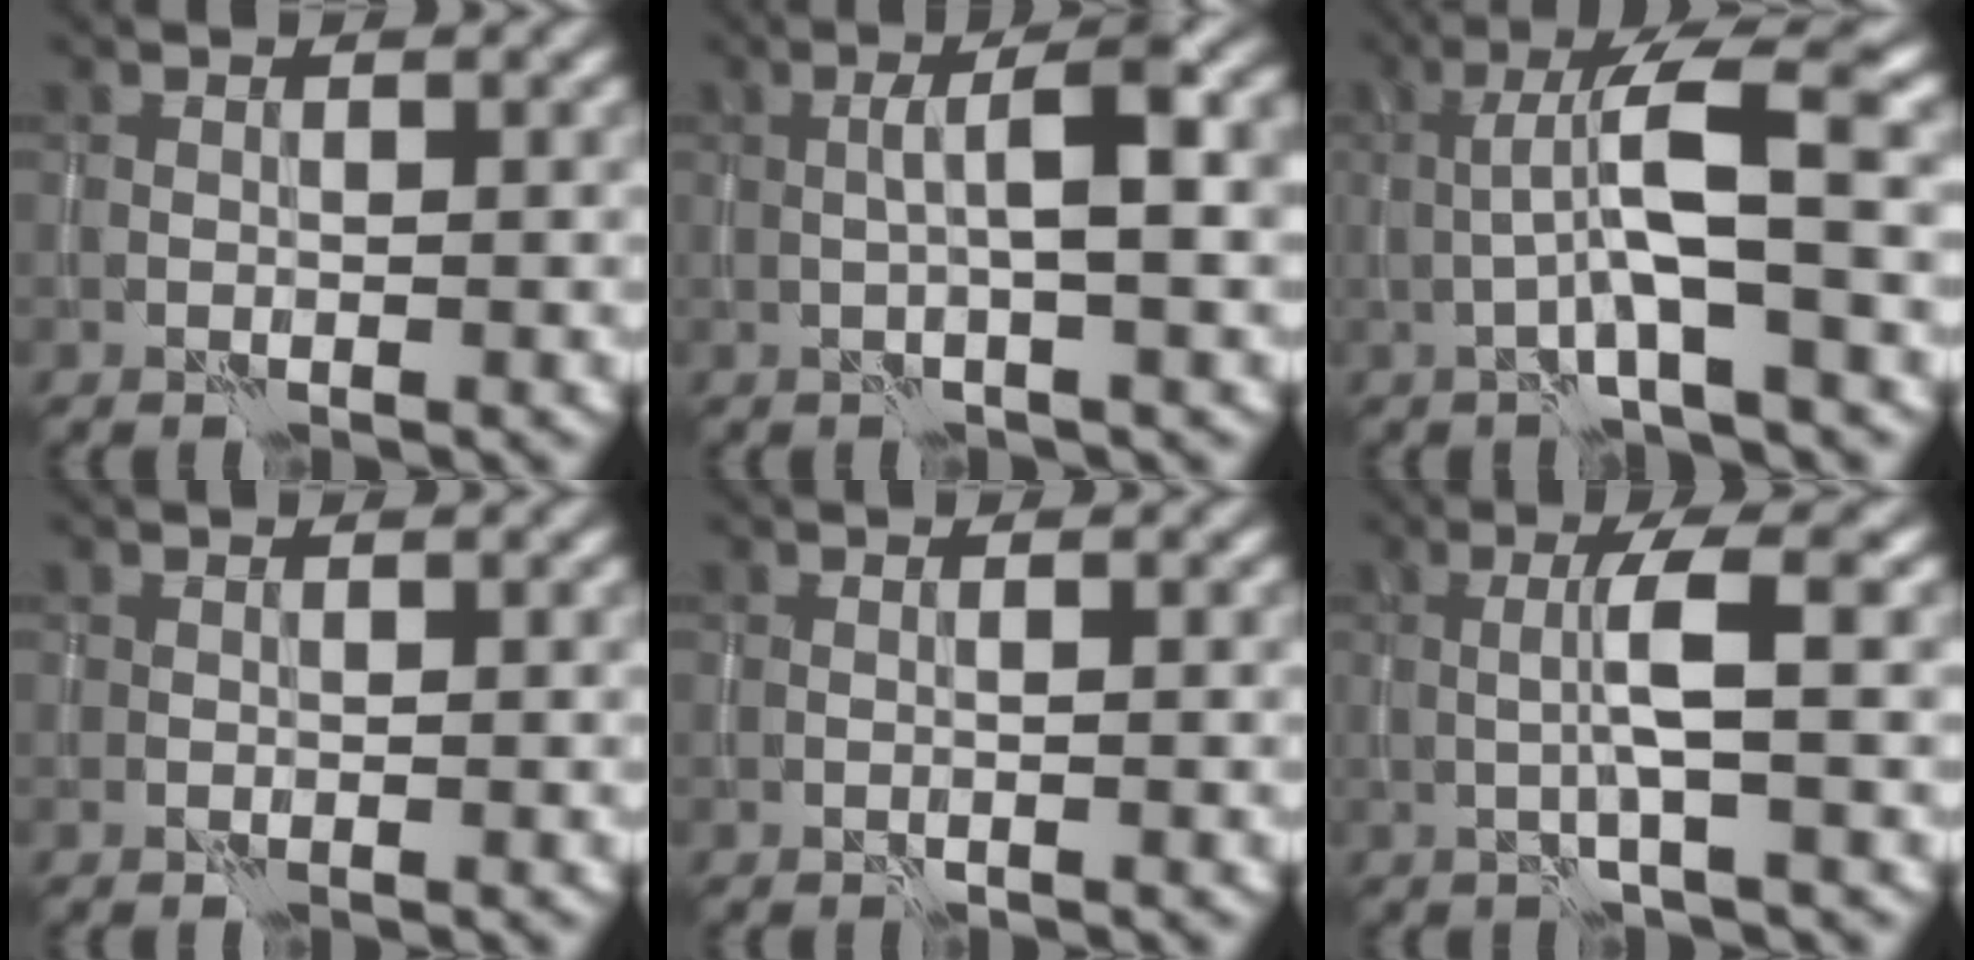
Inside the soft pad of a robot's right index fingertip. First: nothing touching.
{"total": 5.5, "force": [0.2, 1.0, 5.4], "torque": [-0.089, 0.014, 0.000]}
{"total": 6.4, "force": [-0.7, 0.9, 6.3], "torque": [-0.111, 0.018, -0.013]}
{"total": 0.0}
{"total": 0.6, "force": [-0.1, 0.1, 0.6], "torque": [-0.008, 0.002, -0.005]}
{"total": 3.5, "force": [-0.1, 0.3, 3.5], "torque": [-0.063, 0.005, -0.004]}